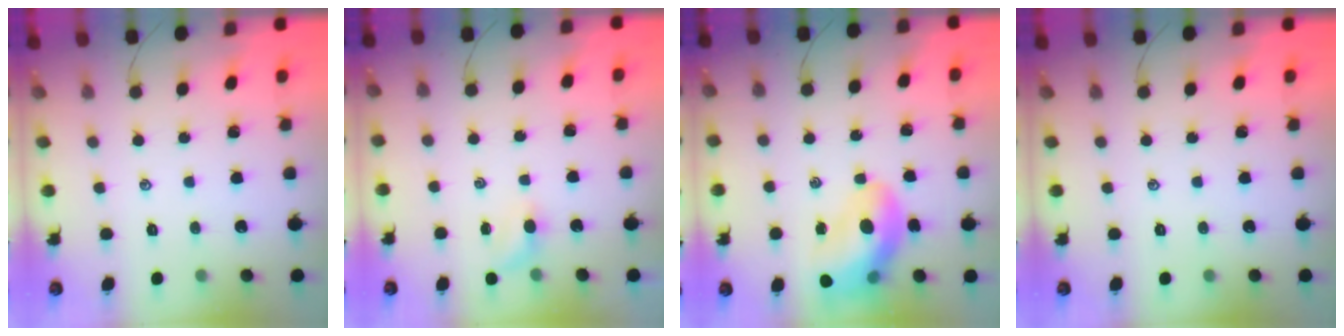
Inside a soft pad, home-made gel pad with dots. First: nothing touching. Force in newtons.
{"total": 2.4, "press": 2.3, "slide": 0.7}
{"total": 14.6, "press": 14.0, "slide": 4.1}
{"total": 0.0}